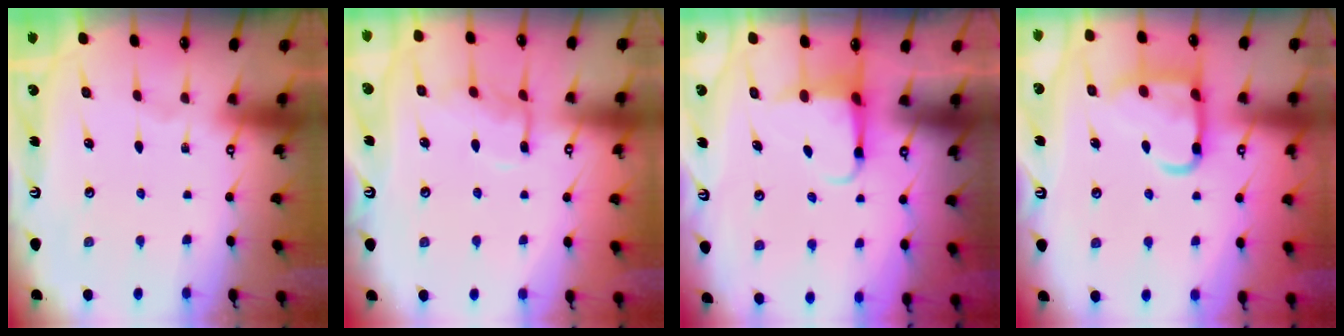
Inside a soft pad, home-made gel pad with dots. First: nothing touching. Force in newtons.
{"total": 8.6, "press": 8.6, "slide": 0.6}
{"total": 4.0, "press": 4.0, "slide": 0.4}
{"total": 12.8, "press": 12.7, "slide": 1.4}